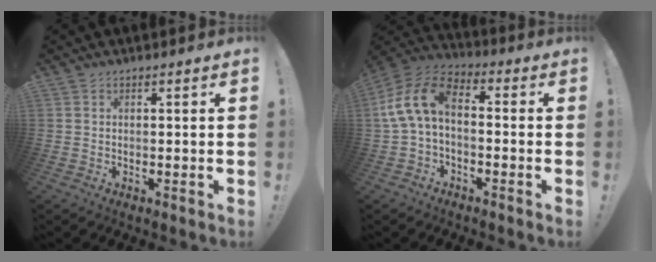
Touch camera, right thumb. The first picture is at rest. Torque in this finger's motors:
{"motor_torque": [0.33, 0.75, 0.38, -0.10, 0.36]}